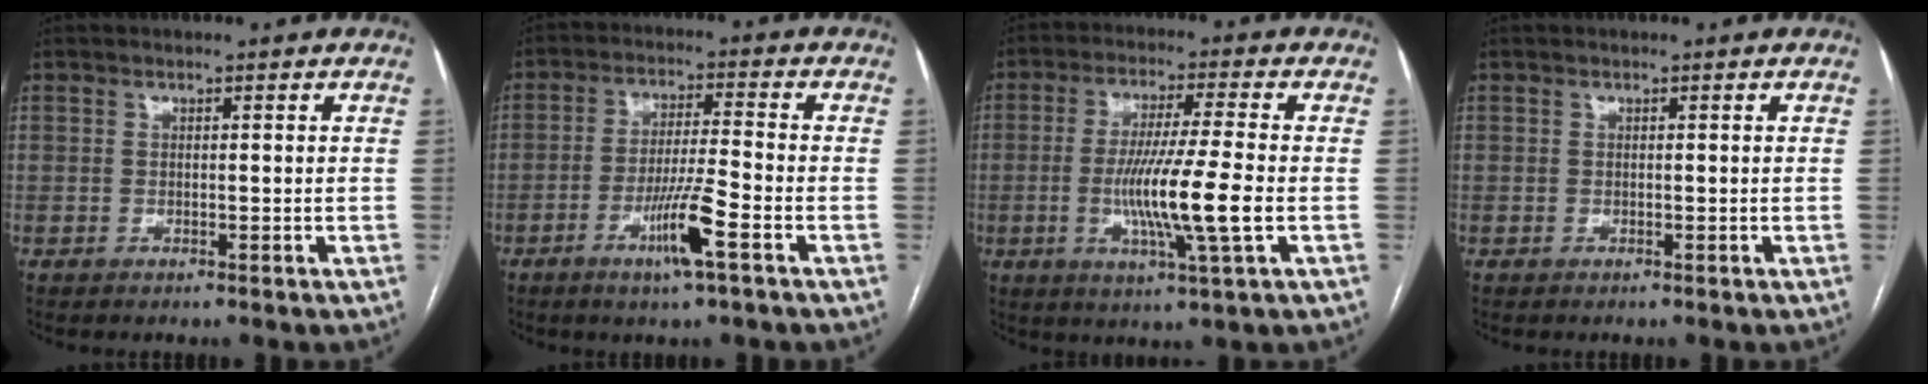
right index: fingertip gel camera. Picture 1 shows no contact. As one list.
[{"total": 8.2, "force": [-3.9, -0.4, 7.2], "torque": [-0.138, -0.009, -0.072]}, {"total": 11.5, "force": [-2.1, -0.6, 11.3], "torque": [-0.214, -0.016, -0.043]}, {"total": 0.0}]